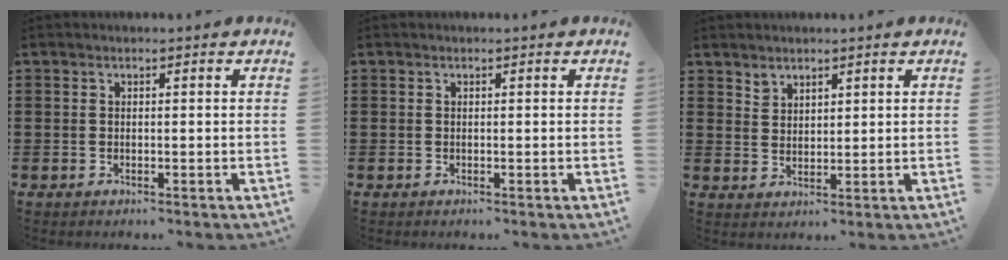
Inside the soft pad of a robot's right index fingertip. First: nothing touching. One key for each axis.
{"total": 0.0}
{"total": 2.5, "fx": 2.1, "fy": 1.2, "fz": 0.0, "tx": -0.006, "ty": 0.003, "tz": 0.043}